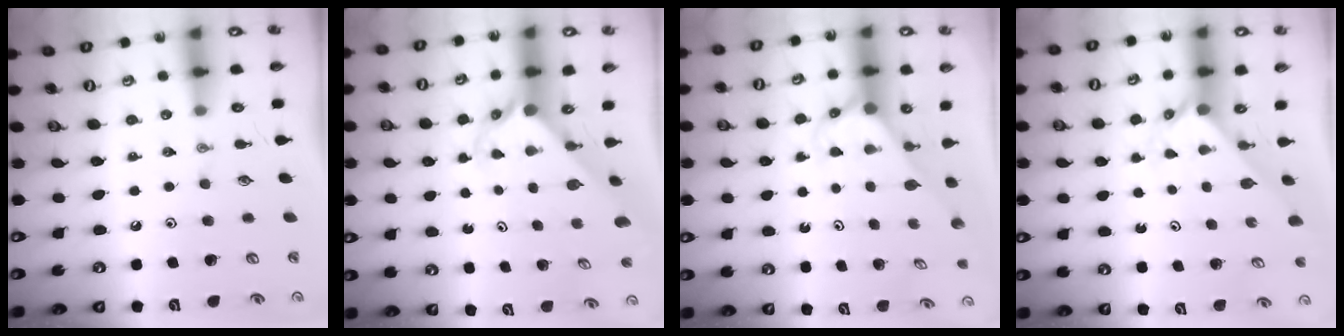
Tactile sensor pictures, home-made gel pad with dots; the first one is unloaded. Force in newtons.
{"total": 2.3, "press": 2.3, "slide": 0.1}
{"total": 2.6, "press": 2.6, "slide": 0.1}
{"total": 2.0, "press": 2.0, "slide": 0.2}